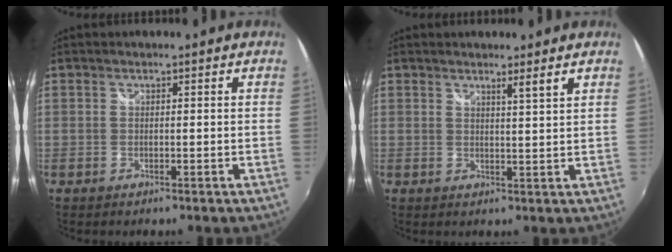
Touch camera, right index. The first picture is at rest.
{"total": 2.5, "force": [1.9, -0.6, 1.5], "torque": [-0.027, -0.007, 0.023]}